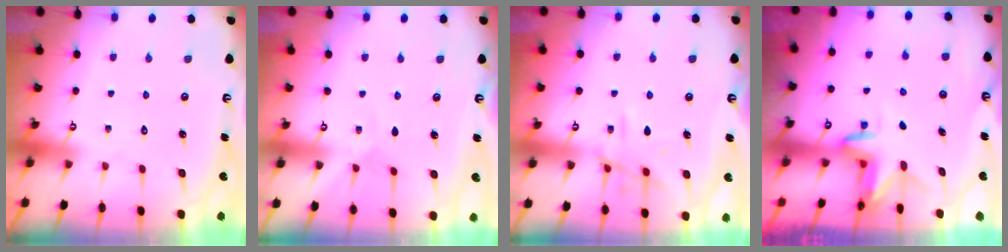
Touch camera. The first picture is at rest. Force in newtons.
{"total": 3.0, "press": 2.9, "slide": 0.4}
{"total": 9.3, "press": 9.3, "slide": 0.8}
{"total": 3.0, "press": 3.0, "slide": 0.3}